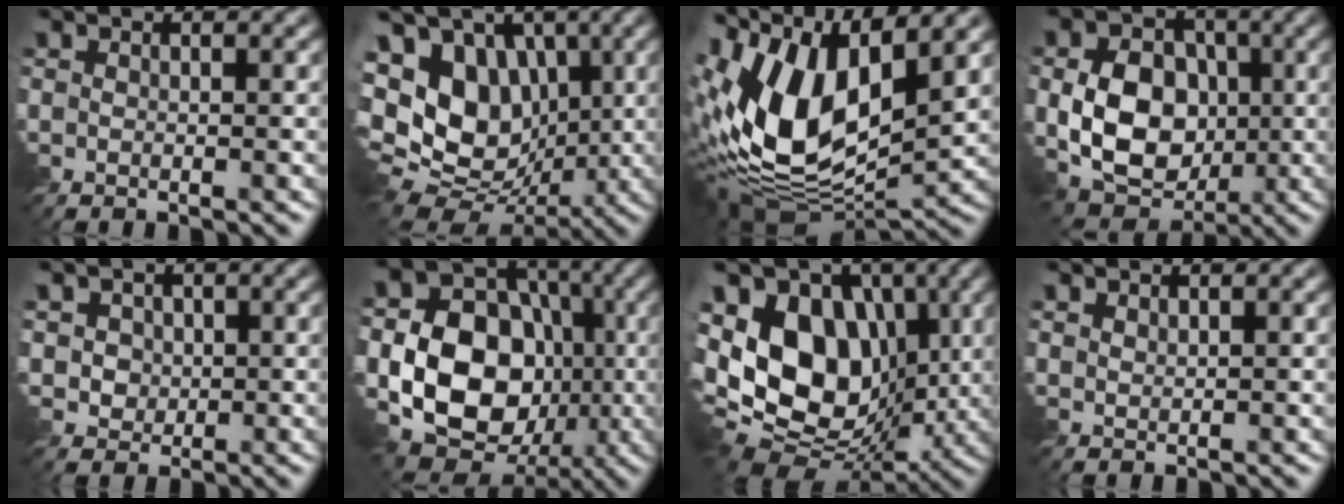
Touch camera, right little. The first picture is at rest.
{"total": 14.5, "force": [1.0, 10.9, 9.5], "torque": [-0.195, 0.013, 0.010]}
{"total": 14.3, "force": [2.0, 7.6, 12.0], "torque": [-0.254, 0.009, 0.022]}
{"total": 8.8, "force": [-0.8, 6.6, 5.7], "torque": [-0.103, -0.003, -0.023]}
{"total": 2.7, "force": [0.4, 2.5, 0.9], "torque": [-0.035, -0.002, 0.020]}
{"total": 14.5, "force": [-2.2, 11.5, 8.5], "torque": [-0.143, -0.003, -0.056]}
{"total": 13.3, "force": [-0.4, 8.9, 9.8], "torque": [-0.194, -0.001, -0.026]}
{"total": 1.0, "force": [0.9, 0.3, 0.2], "torque": [-0.004, 0.003, 0.019]}